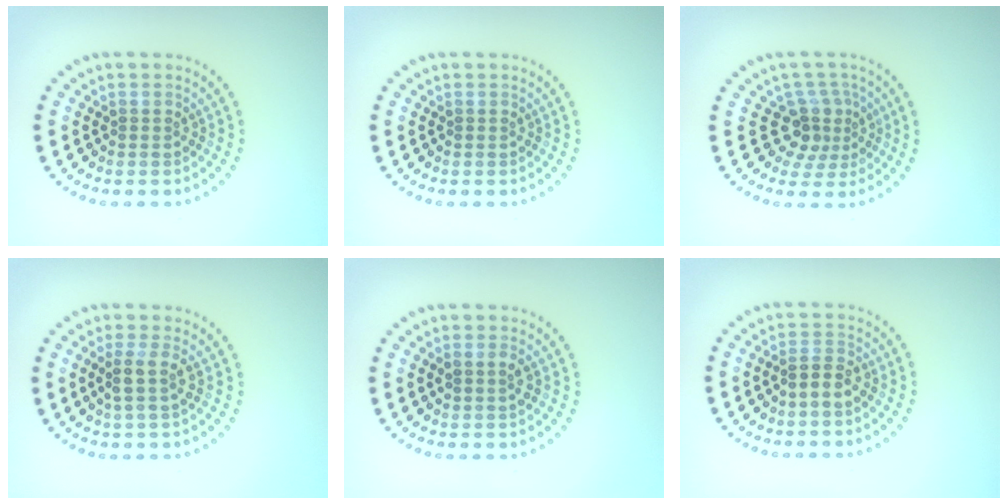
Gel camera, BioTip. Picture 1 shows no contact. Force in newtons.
{"total": 0.0}
{"total": 3.2, "press": 2.2, "slide": 2.3}
{"total": 2.1, "press": 1.7, "slide": 1.3}
{"total": 1.5, "press": 1.4, "slide": 0.3}
{"total": 2.0, "press": 1.9, "slide": 0.7}